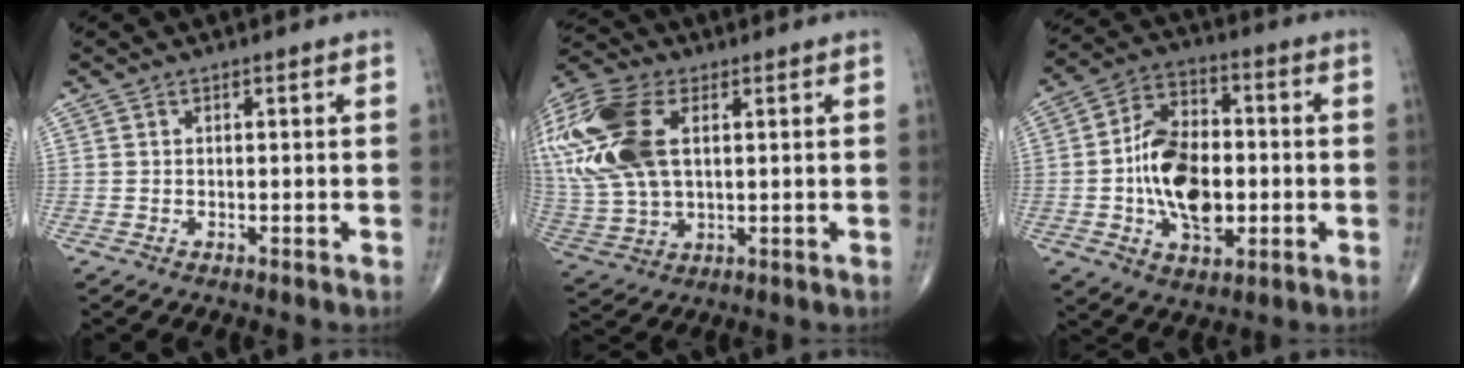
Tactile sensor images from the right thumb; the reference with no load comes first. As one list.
[{"total": 24.9, "force": [6.7, 14.8, 18.8], "torque": [-0.466, 0.020, 0.132]}, {"total": 16.1, "force": [-1.6, 9.9, 12.7], "torque": [-0.199, 0.020, -0.025]}]